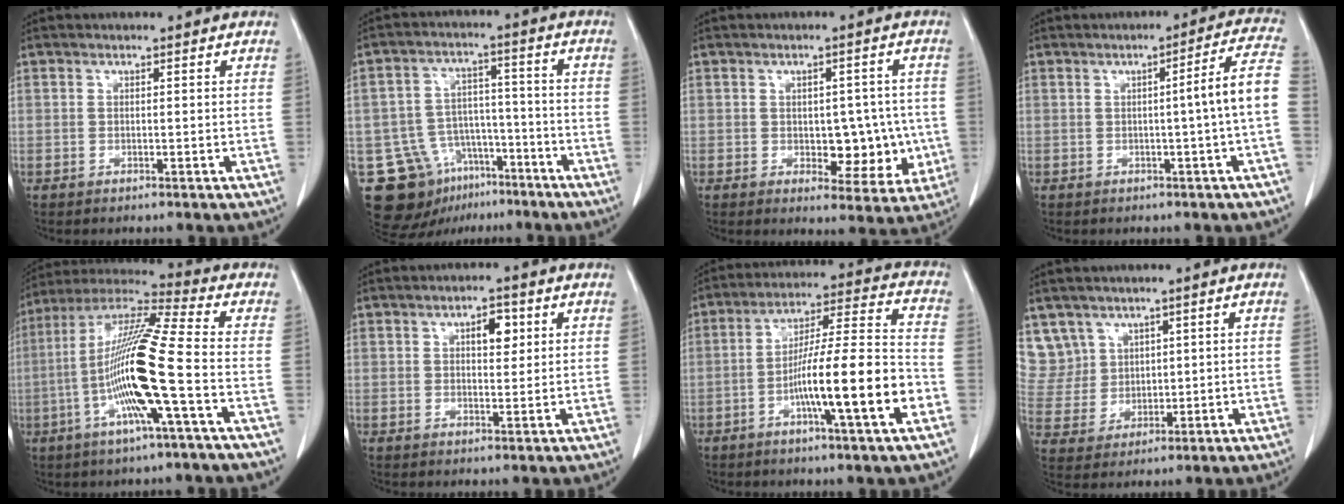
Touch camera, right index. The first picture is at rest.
{"total": 12.9, "force": [-7.6, 9.4, 4.6], "torque": [-0.081, 0.041, -0.112]}
{"total": 7.9, "force": [-0.9, 4.5, 6.5], "torque": [-0.060, 0.011, -0.001]}
{"total": 7.2, "force": [-0.9, -1.3, 7.0], "torque": [-0.084, 0.014, -0.014]}
{"total": 16.2, "force": [-3.7, -0.3, 15.8], "torque": [-0.311, -0.001, -0.083]}
{"total": 3.8, "force": [1.4, 1.7, 3.1], "torque": [-0.046, 0.004, 0.020]}
{"total": 15.6, "force": [-5.1, 0.4, 14.7], "torque": [-0.243, 0.005, -0.085]}
{"total": 8.6, "force": [5.0, 7.0, 0.0], "torque": [-0.010, 0.023, 0.119]}